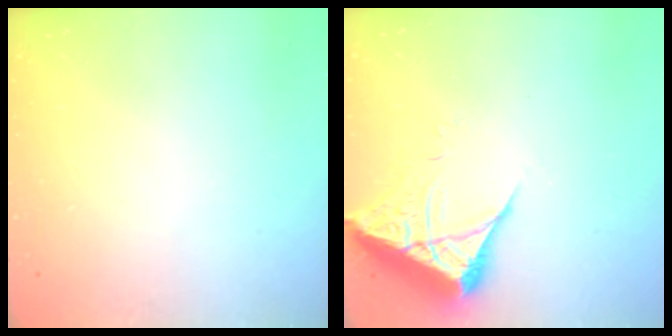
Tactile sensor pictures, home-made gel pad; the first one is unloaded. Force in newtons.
{"total": 7.2, "press": 7.2, "slide": 0.6}